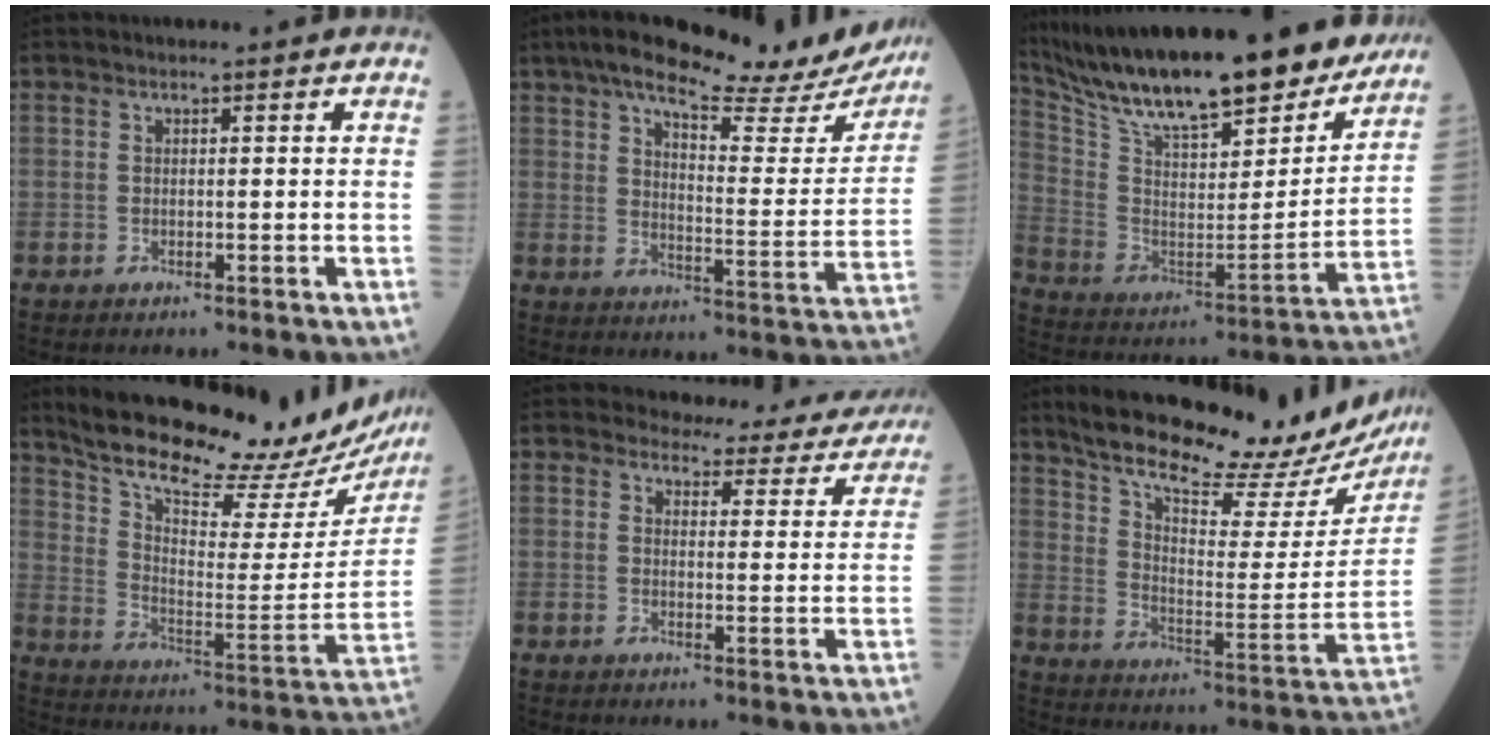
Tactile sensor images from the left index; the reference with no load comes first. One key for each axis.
{"total": 25.1, "fx": 21.3, "fy": 4.0, "fz": 12.6, "tx": -0.188, "ty": -0.031, "tz": 0.268}
{"total": 28.9, "fx": 24.5, "fy": 6.3, "fz": 14.1, "tx": -0.250, "ty": -0.026, "tz": 0.364}
{"total": 27.0, "fx": 23.6, "fy": 6.2, "fz": 11.6, "tx": -0.192, "ty": -0.064, "tz": 0.314}
{"total": 12.2, "fx": 11.5, "fy": 3.8, "fz": 1.1, "tx": 0.023, "ty": -0.027, "tz": 0.103}
{"total": 27.2, "fx": 23.5, "fy": 5.8, "fz": 12.3, "tx": -0.198, "ty": -0.051, "tz": 0.309}